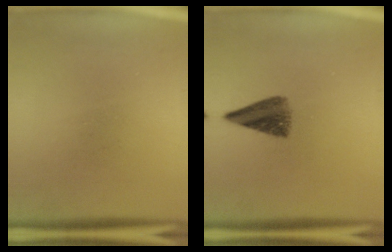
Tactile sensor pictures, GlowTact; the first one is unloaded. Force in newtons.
{"total": 5.6}